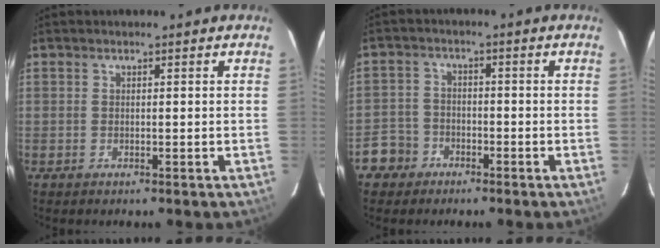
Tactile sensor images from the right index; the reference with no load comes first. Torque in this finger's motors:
{"motor_torque": [-1.08, -0.38, -1.05, -0.21]}